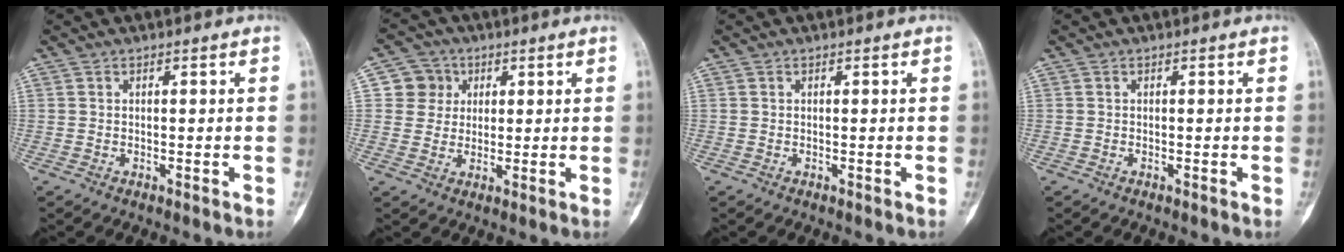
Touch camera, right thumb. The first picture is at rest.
{"total": 5.7, "force": [1.5, 5.4, 0.8], "torque": [0.018, 0.003, 0.021]}
{"total": 0.0}
{"total": 0.0}